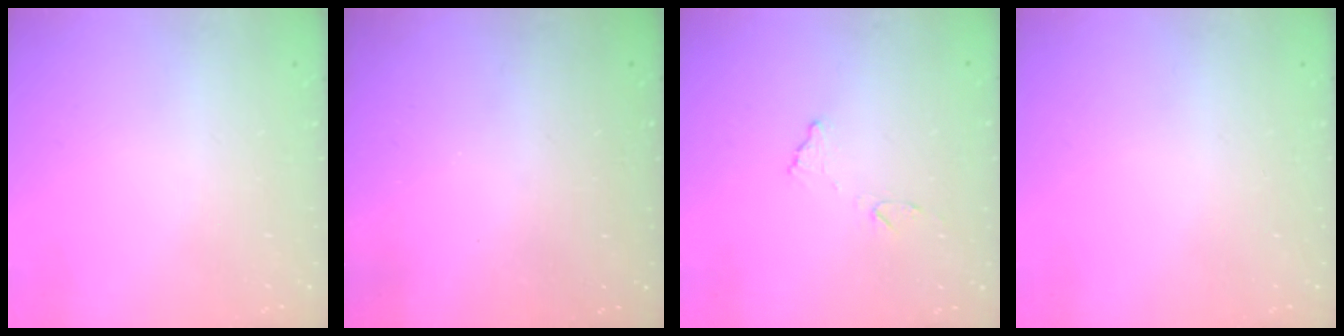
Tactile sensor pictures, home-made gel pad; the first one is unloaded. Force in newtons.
{"total": 3.2, "press": 3.2, "slide": 0.3}
{"total": 7.6, "press": 7.5, "slide": 0.5}
{"total": 0.0}